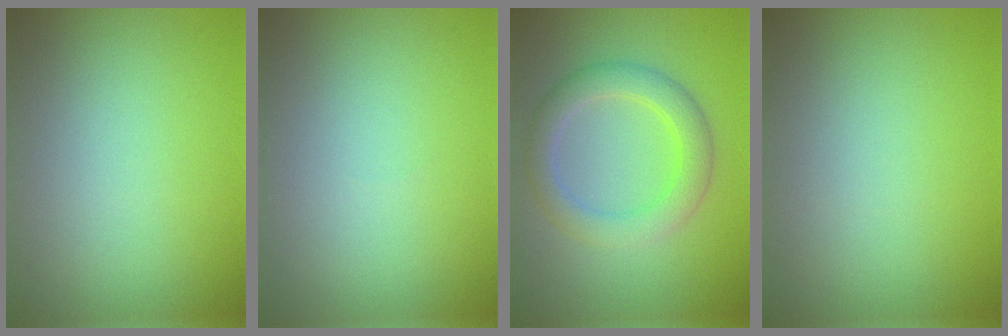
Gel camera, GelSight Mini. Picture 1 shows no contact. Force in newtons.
{"total": 0.0}
{"total": 4.1, "press": 4.1, "slide": 0.3}
{"total": 0.0}